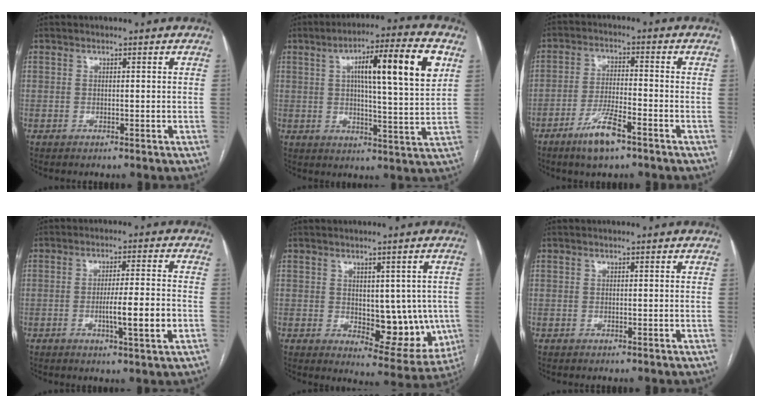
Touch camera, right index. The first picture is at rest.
{"total": 15.9, "force": [5.3, 1.2, 14.9], "torque": [-0.228, 0.018, 0.073]}
{"total": 7.3, "force": [-4.7, 1.2, 5.4], "torque": [-0.108, -0.009, -0.086]}
{"total": 7.4, "force": [-1.9, 0.2, 7.1], "torque": [-0.114, -0.003, -0.031]}
{"total": 10.9, "force": [-0.5, 5.7, 9.3], "torque": [-0.100, -0.002, 0.012]}
{"total": 0.0}